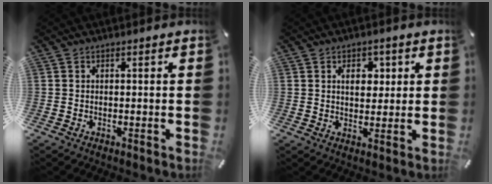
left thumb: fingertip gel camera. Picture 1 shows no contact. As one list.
[{"total": 5.4, "force": [1.5, 3.9, 3.4], "torque": [-0.038, -0.006, 0.016]}]